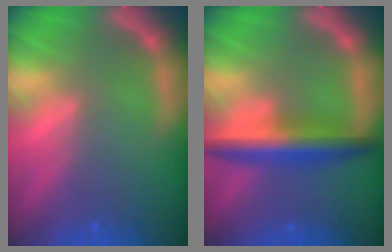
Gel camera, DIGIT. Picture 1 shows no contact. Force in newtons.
{"total": 5.5}